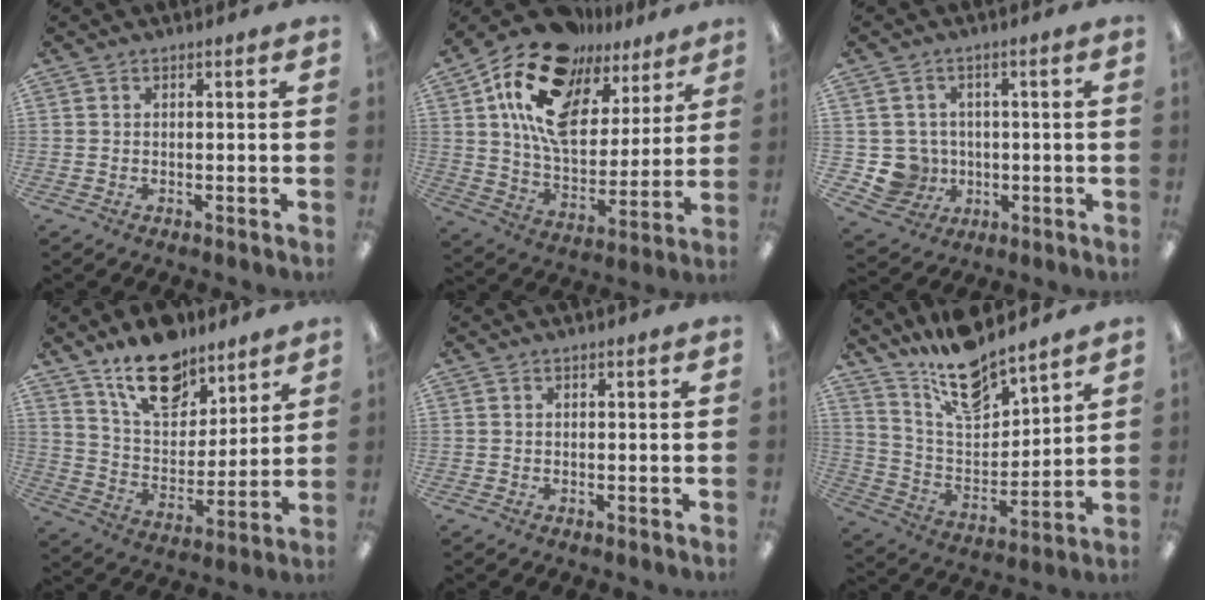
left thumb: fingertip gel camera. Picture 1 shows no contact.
{"total": 19.7, "force": [11.8, 11.2, 11.2], "torque": [-0.210, -0.062, 0.211]}
{"total": 6.9, "force": [-0.1, 6.8, 0.9], "torque": [-0.051, 0.003, 0.007]}
{"total": 16.2, "force": [12.0, 8.2, 7.1], "torque": [-0.109, -0.068, 0.216]}
{"total": 0.0}
{"total": 15.4, "force": [13.0, 4.6, 6.7], "torque": [-0.135, -0.083, 0.233]}